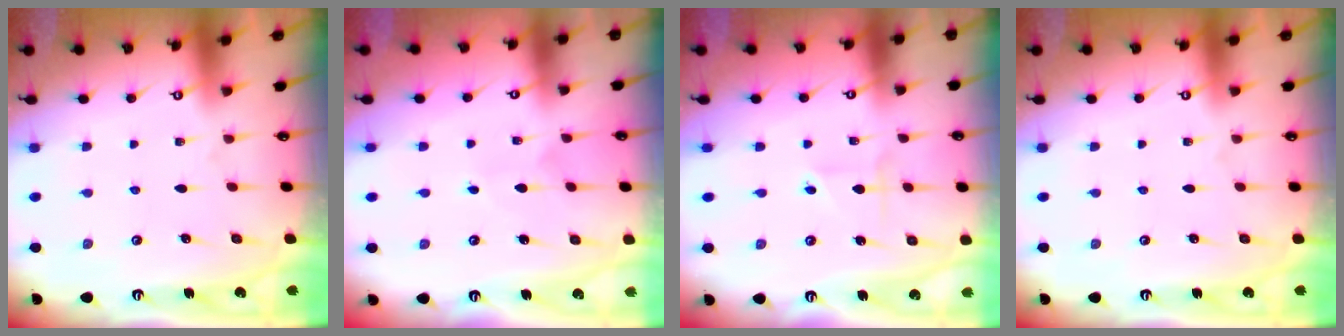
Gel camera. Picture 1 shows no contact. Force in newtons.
{"total": 3.8, "press": 3.8, "slide": 0.3}
{"total": 1.8, "press": 1.7, "slide": 0.6}
{"total": 0.0}